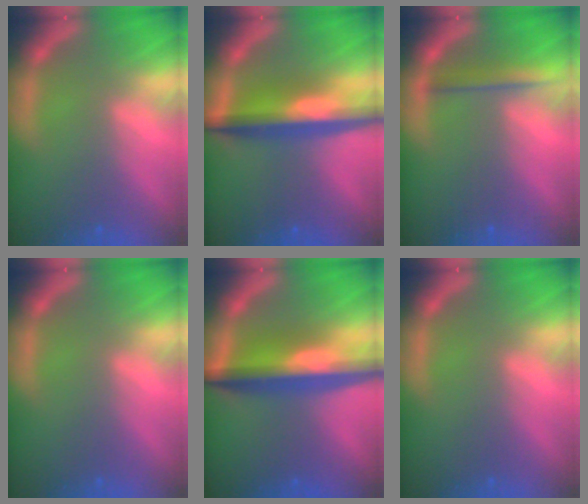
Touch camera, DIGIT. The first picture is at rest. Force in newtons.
{"total": 7.1}
{"total": 2.5}
{"total": 0.0}
{"total": 8.1}
{"total": 0.0}